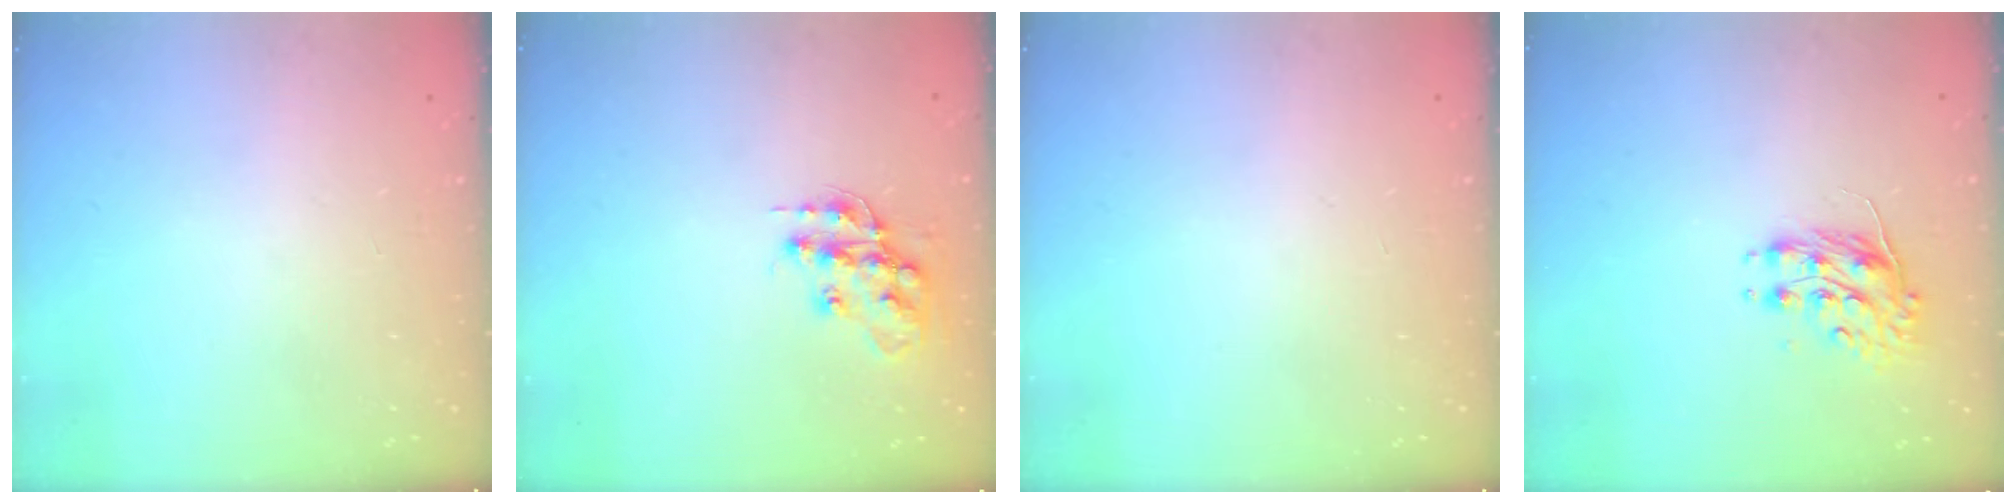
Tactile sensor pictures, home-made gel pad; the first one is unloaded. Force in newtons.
{"total": 14.0, "press": 14.0, "slide": 0.7}
{"total": 0.0}
{"total": 8.0, "press": 8.0, "slide": 0.4}